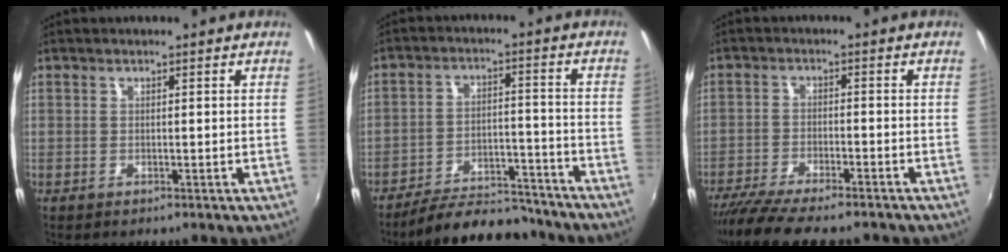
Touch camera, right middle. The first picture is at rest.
{"total": 15.6, "force": [-14.0, 4.2, 5.3], "torque": [-0.106, 0.008, -0.194]}
{"total": 12.4, "force": [-10.5, 2.4, 6.2], "torque": [-0.136, -0.038, -0.173]}